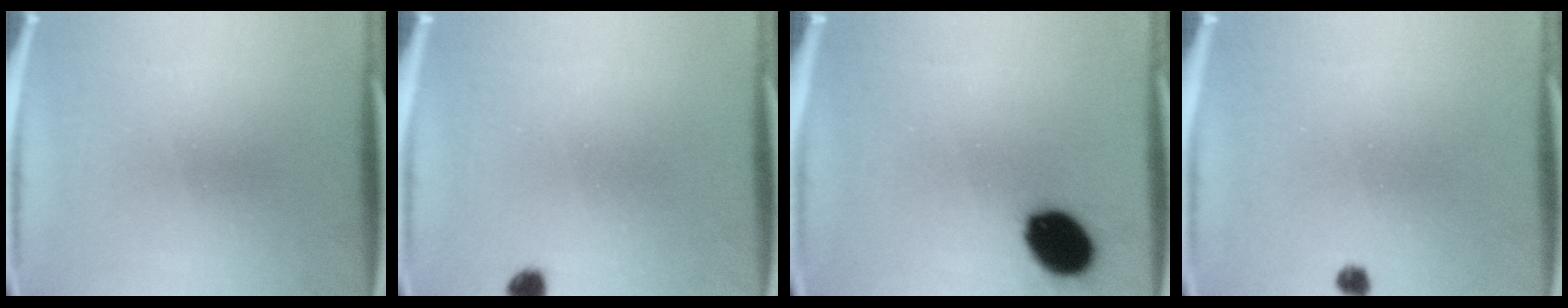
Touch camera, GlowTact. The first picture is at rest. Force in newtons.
{"total": 1.8}
{"total": 11.9}
{"total": 1.4}